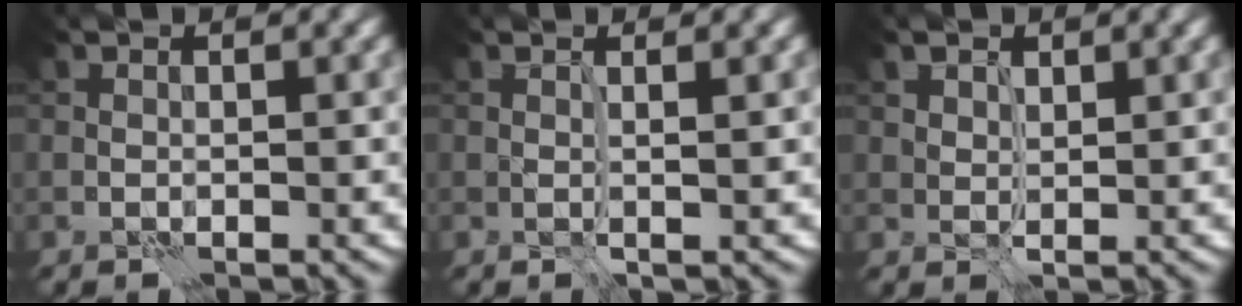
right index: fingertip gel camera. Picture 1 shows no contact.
{"total": 1.0, "force": [0.2, 0.3, 1.0], "torque": [-0.009, 0.001, -0.002]}
{"total": 1.4, "force": [1.0, 0.9, 0.4], "torque": [-0.006, -0.005, 0.021]}